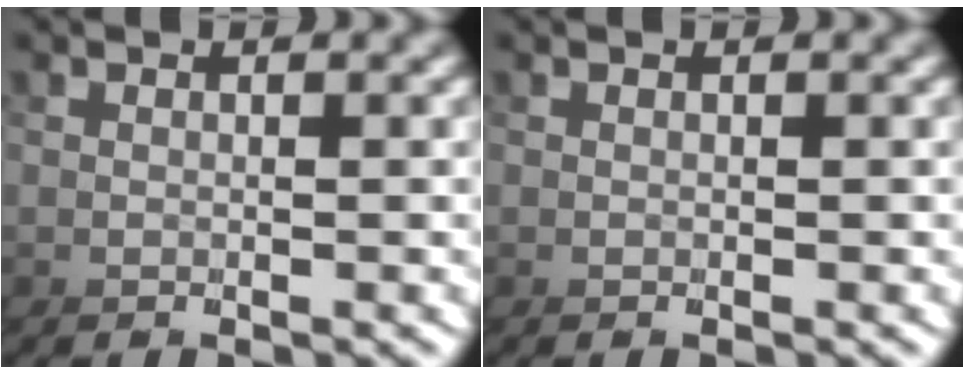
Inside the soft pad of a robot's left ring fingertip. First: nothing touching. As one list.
[{"total": 0.0}]